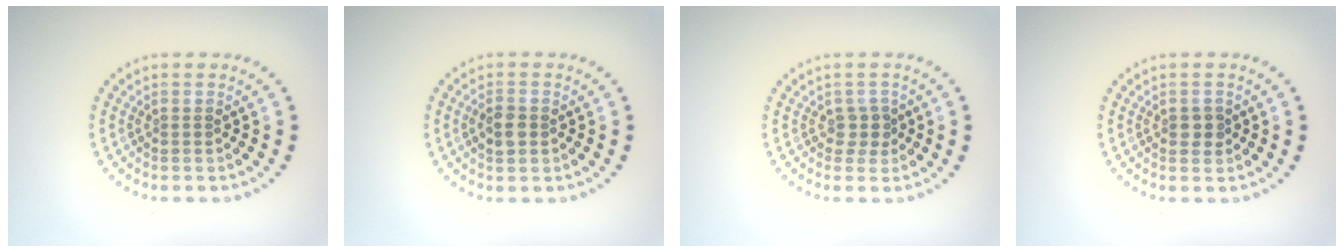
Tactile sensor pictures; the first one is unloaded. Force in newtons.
{"total": 1.9, "press": 1.9, "slide": 0.3}
{"total": 1.4, "press": 1.2, "slide": 0.9}
{"total": 1.4, "press": 1.4, "slide": 0.1}